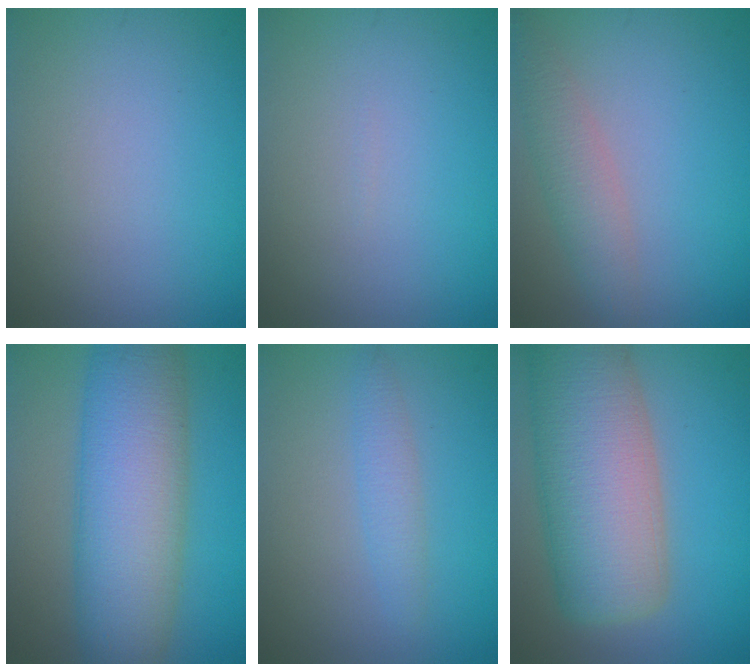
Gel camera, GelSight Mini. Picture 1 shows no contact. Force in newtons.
{"total": 0.0}
{"total": 2.9, "press": 2.9, "slide": 0.2}
{"total": 11.2, "press": 11.2, "slide": 0.4}
{"total": 1.9, "press": 1.9, "slide": 0.0}
{"total": 12.7, "press": 12.7, "slide": 1.0}